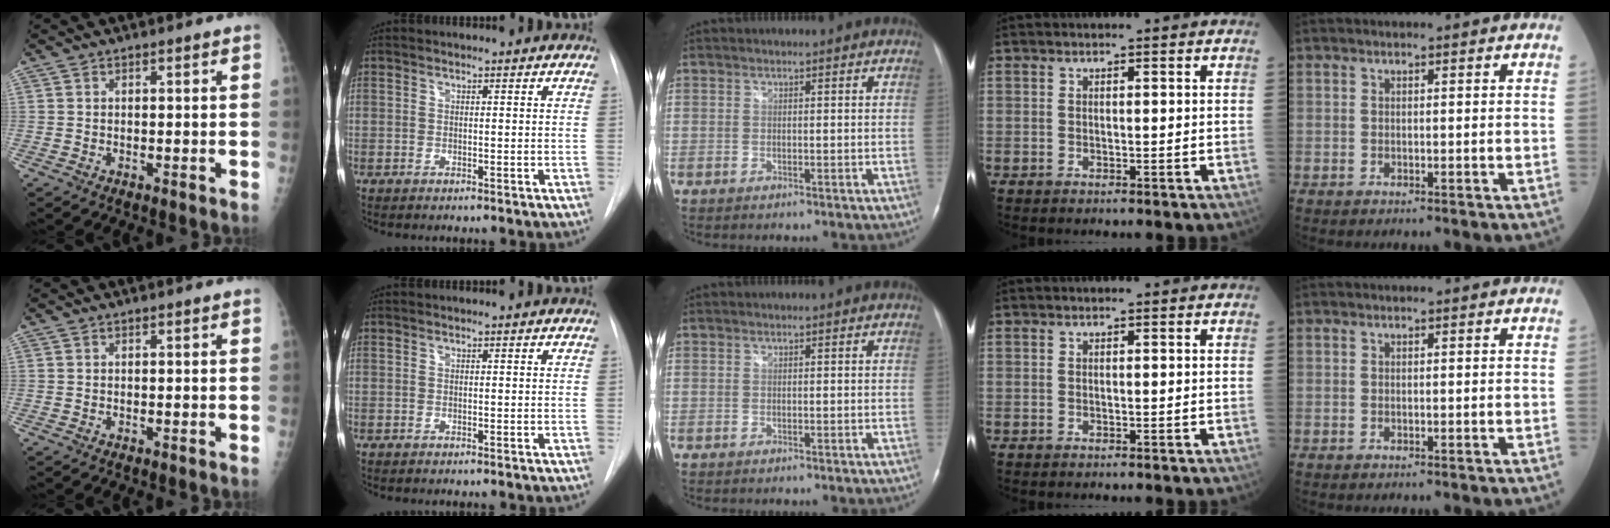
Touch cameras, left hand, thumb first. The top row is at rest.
{}